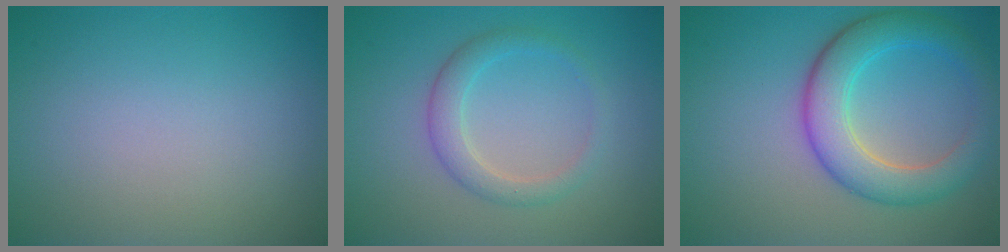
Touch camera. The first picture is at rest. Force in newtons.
{"total": 2.5, "press": 2.5, "slide": 0.2}
{"total": 5.8, "press": 5.8, "slide": 0.2}